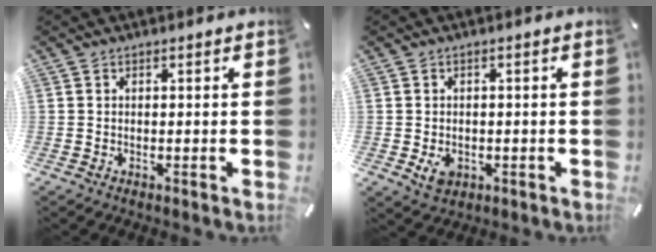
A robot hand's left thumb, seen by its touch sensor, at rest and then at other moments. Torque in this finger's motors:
{"motor_torque": [0.36, 0.60, 0.02, -0.05, -0.01]}